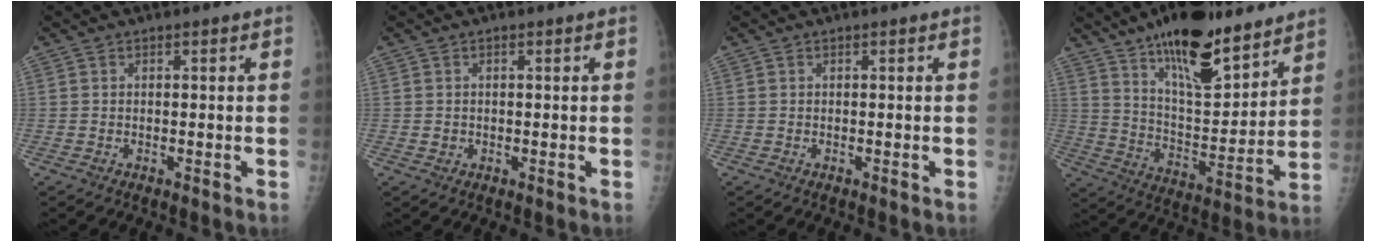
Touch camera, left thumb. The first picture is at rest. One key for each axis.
{"total": 1.0, "fx": 0.0, "fy": 0.9, "fz": 0.3, "tx": -0.002, "ty": 0.001, "tz": 0.003}
{"total": 0.0}
{"total": 21.0, "fx": 14.9, "fy": 7.2, "fz": 13.1, "tx": -0.170, "ty": -0.082, "tz": 0.246}